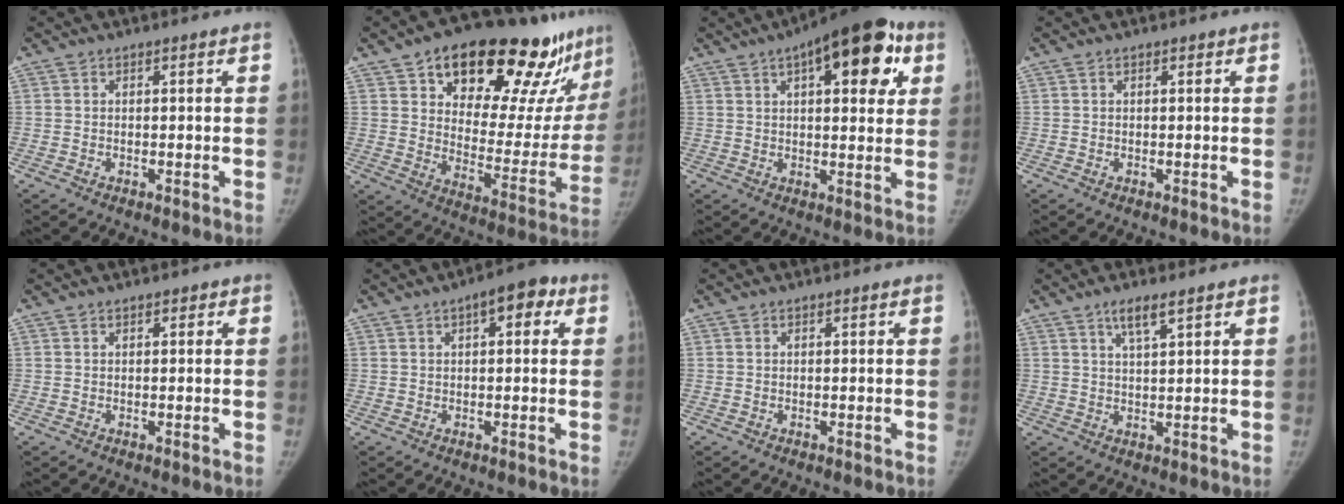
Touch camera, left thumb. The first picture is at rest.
{"total": 28.5, "force": [19.1, 11.7, 17.7], "torque": [-0.209, -0.067, 0.271]}
{"total": 17.7, "force": [7.4, 7.4, 14.3], "torque": [-0.162, 0.004, 0.096]}
{"total": 0.0}
{"total": 0.7, "force": [0.4, 0.5, 0.3], "torque": [0.003, -0.001, 0.001]}
{"total": 6.2, "force": [2.4, 2.9, 4.9], "torque": [-0.044, 0.010, 0.023]}
{"total": 0.0}
{"total": 4.0, "force": [2.6, 0.7, 2.9], "torque": [-0.056, -0.012, 0.051]}